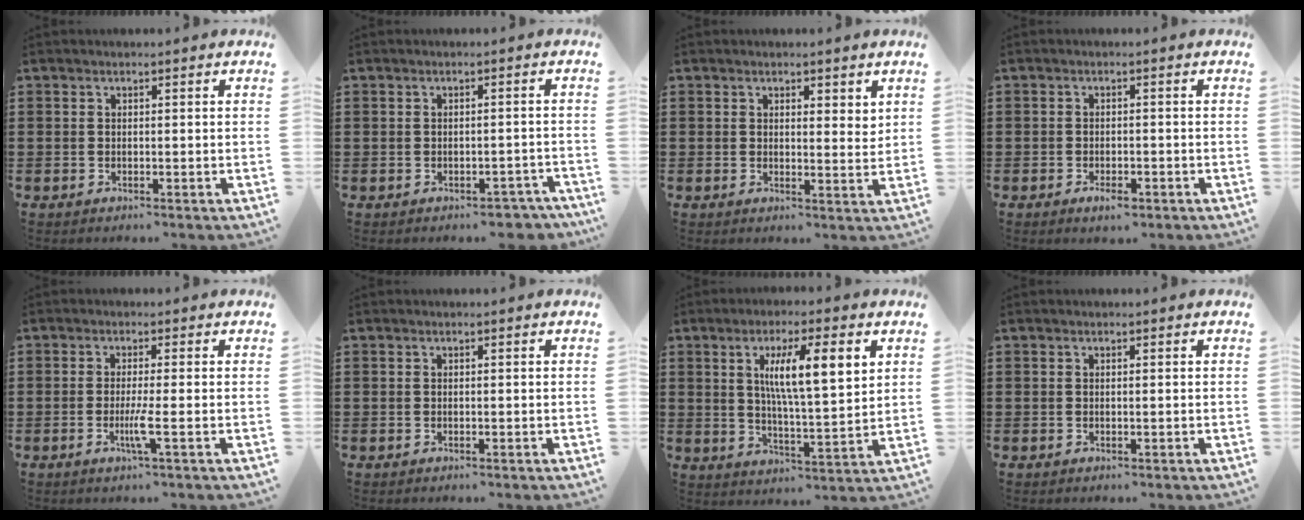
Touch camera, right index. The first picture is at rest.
{"total": 2.2, "force": [-2.0, 0.8, 0.3], "torque": [-0.009, 0.001, -0.042]}
{"total": 2.2, "force": [1.7, 0.9, 0.8], "torque": [-0.011, 0.004, 0.031]}
{"total": 1.9, "force": [-1.3, 0.6, 1.2], "torque": [-0.025, -0.006, -0.023]}
{"total": 3.6, "force": [-1.2, -0.6, 3.4], "torque": [-0.066, -0.019, -0.024]}
{"total": 0.0}
{"total": 9.3, "force": [3.2, 1.8, 8.6], "torque": [-0.154, 0.000, 0.047]}
{"total": 0.0}